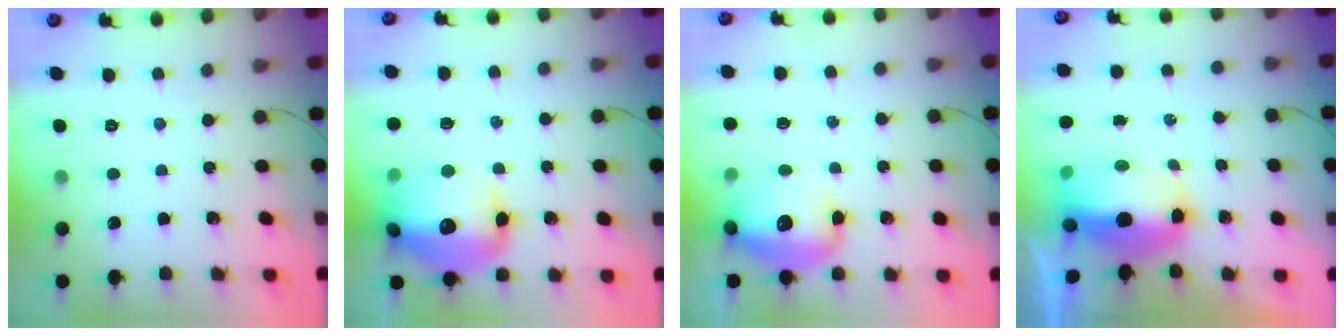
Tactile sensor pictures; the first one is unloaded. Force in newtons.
{"total": 19.5, "press": 19.2, "slide": 3.2}
{"total": 13.8, "press": 13.3, "slide": 3.8}
{"total": 10.2, "press": 10.0, "slide": 2.2}